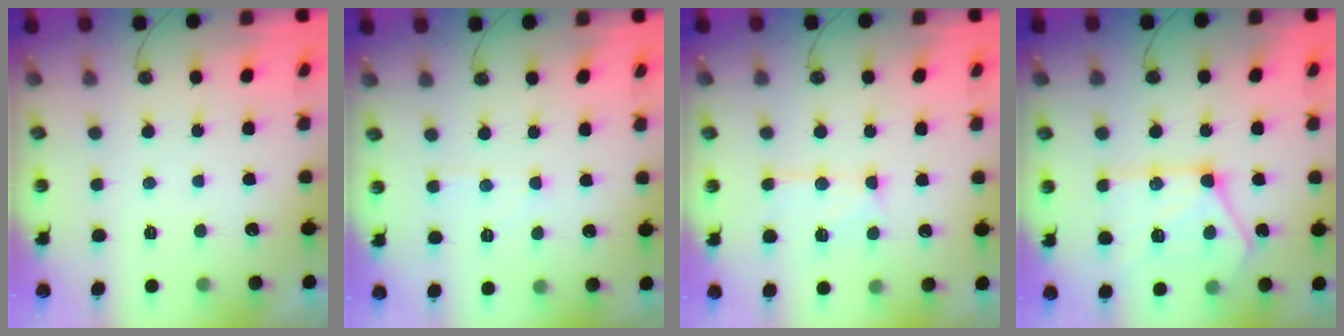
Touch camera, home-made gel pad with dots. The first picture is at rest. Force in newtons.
{"total": 4.7, "press": 4.6, "slide": 0.7}
{"total": 12.1, "press": 12.0, "slide": 1.1}
{"total": 18.1, "press": 18.0, "slide": 1.4}